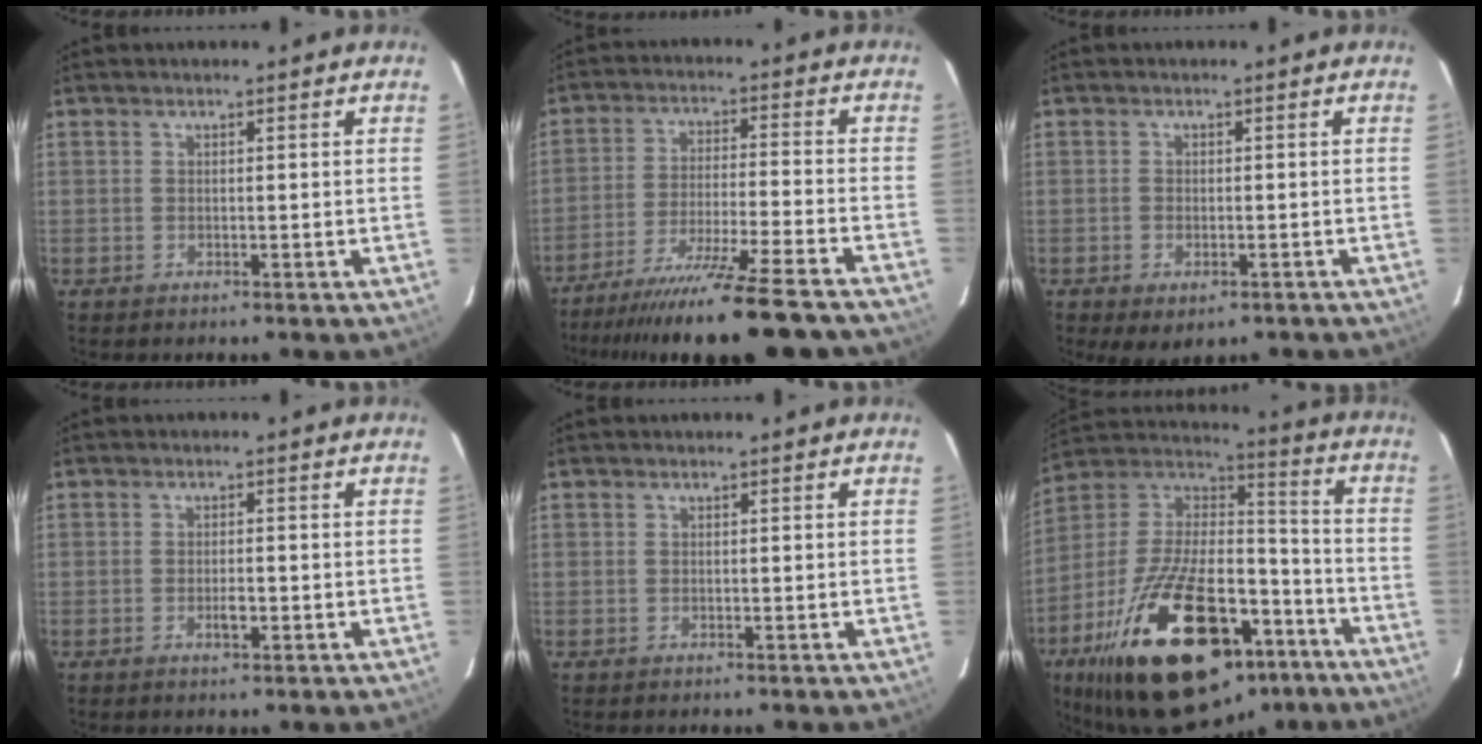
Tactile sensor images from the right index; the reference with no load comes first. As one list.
[{"total": 21.6, "force": [-19.2, -0.7, 9.8], "torque": [-0.185, -0.058, -0.297]}, {"total": 4.8, "force": [-2.7, 2.5, 3.0], "torque": [-0.066, -0.018, -0.039]}, {"total": 2.2, "force": [-0.8, 1.0, 1.9], "torque": [-0.033, 0.000, -0.014]}, {"total": 0.0}, {"total": 34.7, "force": [-20.0, 16.3, 23.2], "torque": [-0.433, 0.005, -0.299]}]